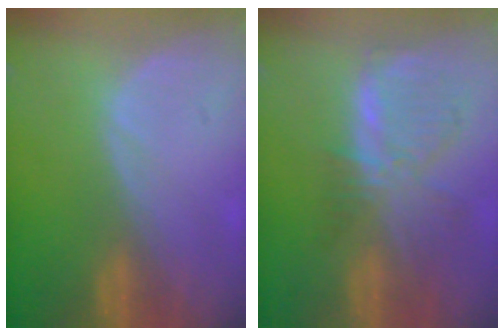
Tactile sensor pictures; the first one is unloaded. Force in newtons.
{"total": 8.3, "press": 7.2, "slide": 4.0}